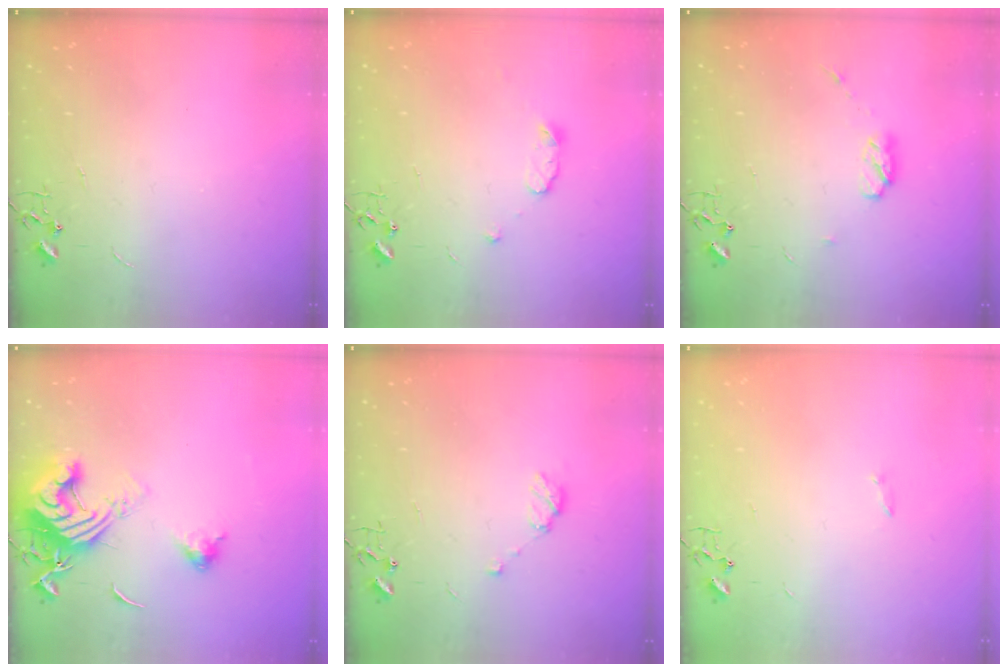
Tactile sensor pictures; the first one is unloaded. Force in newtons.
{"total": 6.1, "press": 6.1, "slide": 0.8}
{"total": 6.3, "press": 6.2, "slide": 0.9}
{"total": 15.0, "press": 14.8, "slide": 1.8}
{"total": 6.8, "press": 6.8, "slide": 0.9}
{"total": 1.3, "press": 1.3, "slide": 0.3}